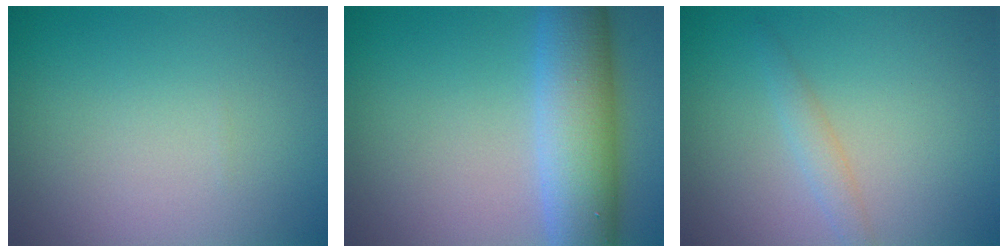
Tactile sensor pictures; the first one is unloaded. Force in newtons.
{"total": 8.2, "press": 8.2, "slide": 0.4}
{"total": 1.5, "press": 1.5, "slide": 0.0}